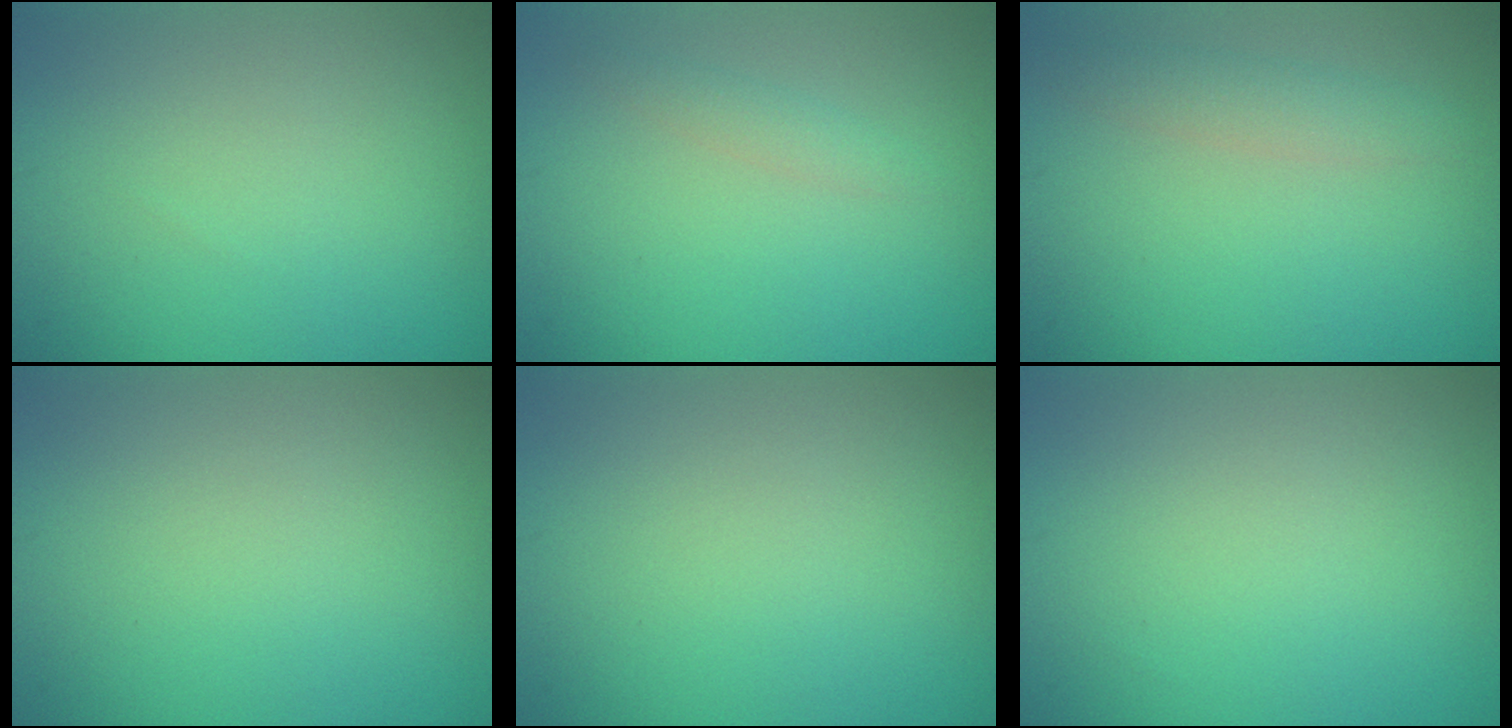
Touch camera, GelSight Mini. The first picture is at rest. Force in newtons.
{"total": 1.2, "press": 1.2, "slide": 0.0}
{"total": 2.0, "press": 2.0, "slide": 0.1}
{"total": 0.0}
{"total": 0.0}
{"total": 0.0}